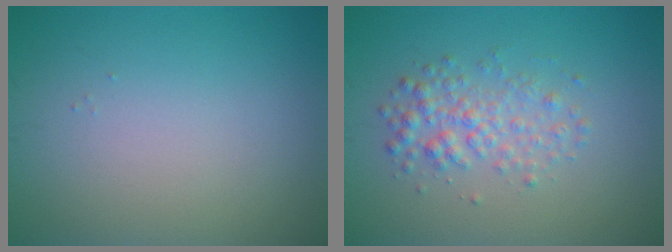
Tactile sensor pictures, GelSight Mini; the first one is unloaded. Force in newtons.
{"total": 2.7, "press": 2.7, "slide": 0.1}